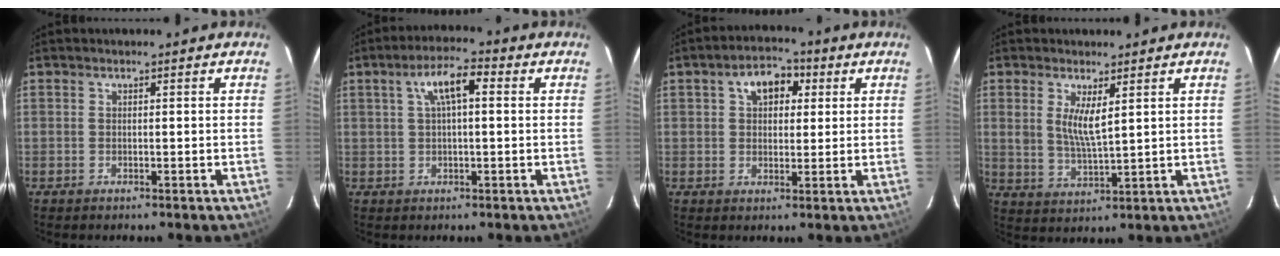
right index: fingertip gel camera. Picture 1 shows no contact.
{"total": 6.4, "force": [1.6, 2.0, 5.9], "torque": [-0.111, 0.019, 0.030]}
{"total": 6.5, "force": [2.2, 4.0, 4.6], "torque": [-0.074, 0.027, 0.037]}
{"total": 5.7, "force": [2.1, 1.6, 5.0], "torque": [-0.095, -0.010, 0.044]}